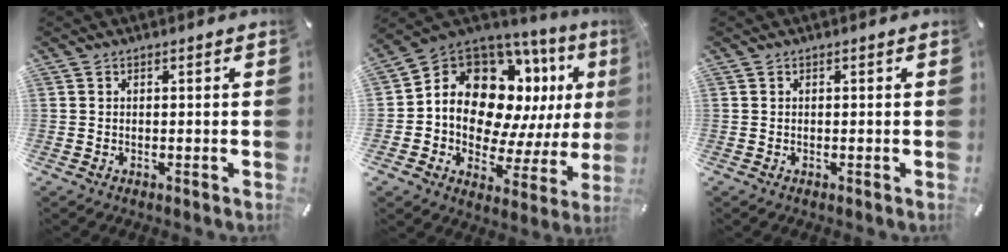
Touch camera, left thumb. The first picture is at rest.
{"total": 15.6, "force": [5.8, 11.4, 8.8], "torque": [-0.156, -0.054, 0.105]}
{"total": 0.0}